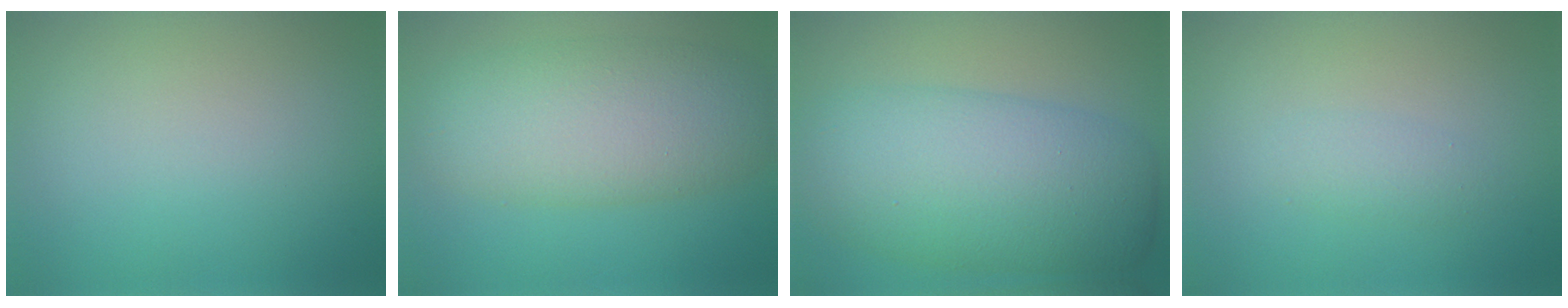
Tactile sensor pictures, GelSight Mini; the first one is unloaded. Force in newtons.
{"total": 7.7, "press": 7.7, "slide": 0.6}
{"total": 10.1, "press": 10.1, "slide": 0.1}
{"total": 1.4, "press": 1.4, "slide": 0.0}